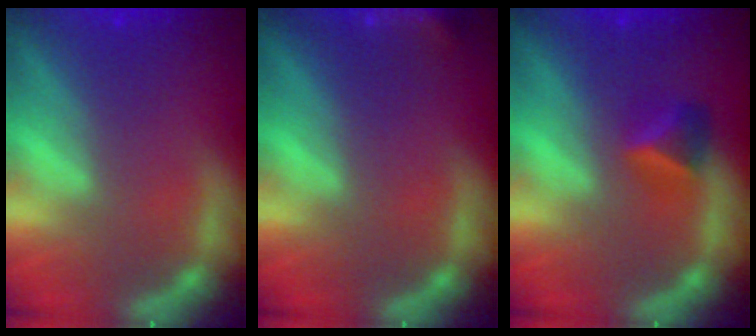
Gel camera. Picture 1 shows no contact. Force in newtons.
{"total": 5.9}
{"total": 2.4}